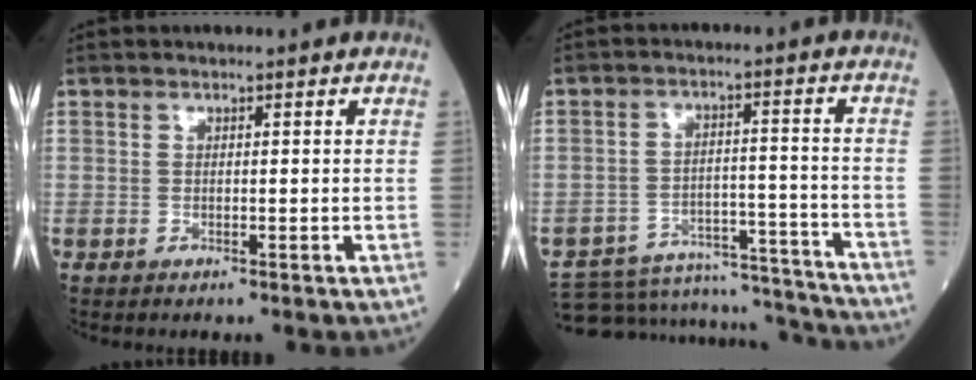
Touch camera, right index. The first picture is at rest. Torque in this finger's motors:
{"motor_torque": [-1.07, -0.51, -0.99, -0.21]}